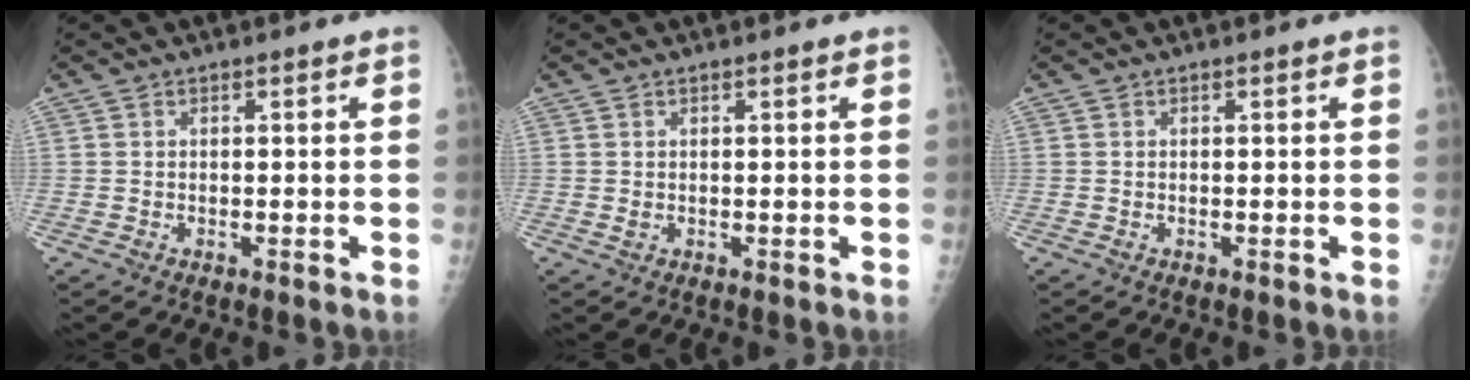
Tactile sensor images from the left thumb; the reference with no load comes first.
{"total": 1.1, "force": [0.6, 0.4, 0.8], "torque": [-0.012, 0.000, 0.011]}
{"total": 0.0}